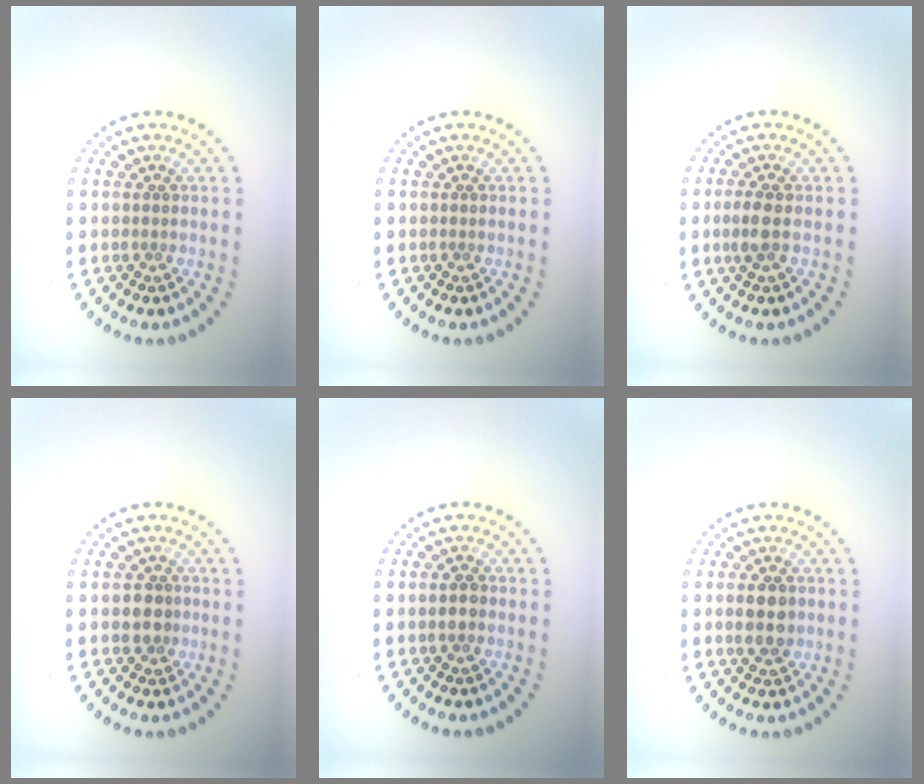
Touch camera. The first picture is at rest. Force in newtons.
{"total": 0.0}
{"total": 1.7, "press": 1.7, "slide": 0.4}
{"total": 1.9, "press": 1.7, "slide": 0.9}
{"total": 1.4, "press": 1.4, "slide": 0.1}
{"total": 2.8, "press": 2.8, "slide": 0.1}